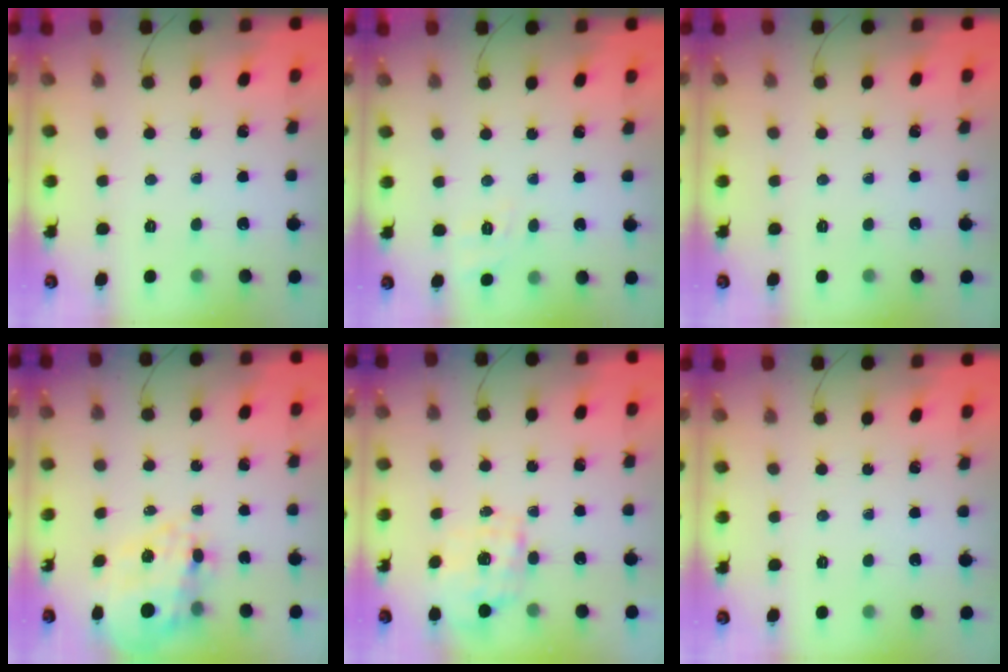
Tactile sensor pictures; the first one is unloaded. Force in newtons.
{"total": 6.2, "press": 5.8, "slide": 2.3}
{"total": 0.0}
{"total": 14.1, "press": 13.7, "slide": 3.4}
{"total": 1.1, "press": 1.0, "slide": 0.5}
{"total": 0.0}